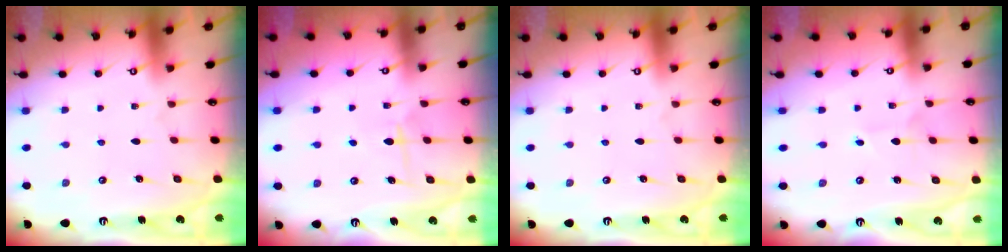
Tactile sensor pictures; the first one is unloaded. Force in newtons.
{"total": 5.8, "press": 5.8, "slide": 0.6}
{"total": 0.0}
{"total": 1.6, "press": 1.5, "slide": 0.1}